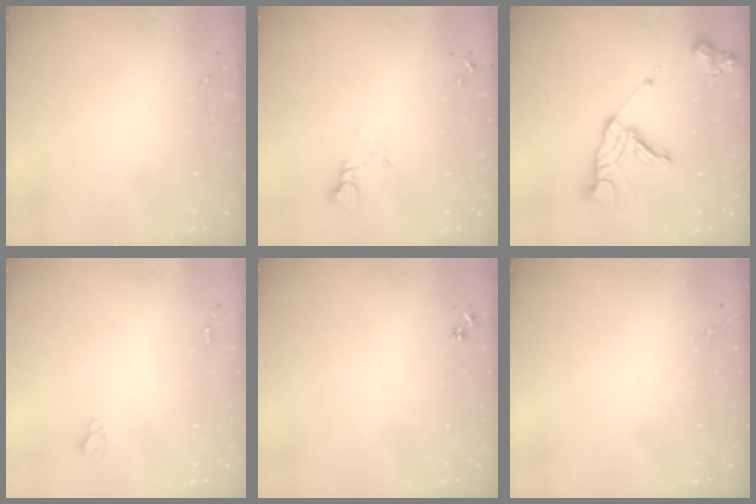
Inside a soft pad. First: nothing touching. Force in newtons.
{"total": 3.7, "press": 3.7, "slide": 0.1}
{"total": 15.6, "press": 15.6, "slide": 1.2}
{"total": 3.8, "press": 3.8, "slide": 0.3}
{"total": 3.0, "press": 2.9, "slide": 0.4}
{"total": 0.0}